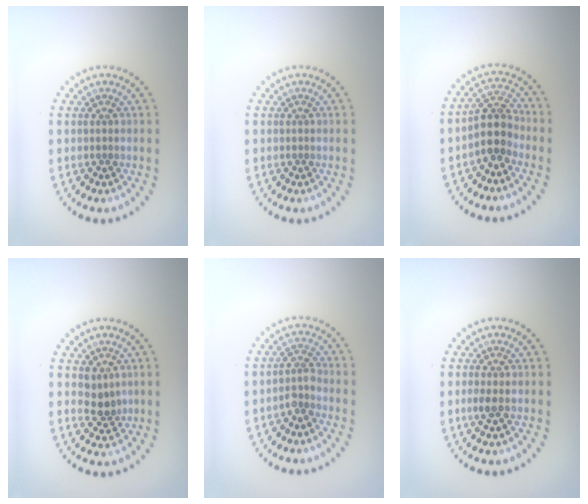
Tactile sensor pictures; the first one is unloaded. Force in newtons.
{"total": 0.0}
{"total": 3.4, "press": 2.8, "slide": 1.9}
{"total": 2.0, "press": 1.7, "slide": 1.2}
{"total": 1.8, "press": 1.3, "slide": 1.3}
{"total": 1.1, "press": 1.0, "slide": 0.3}